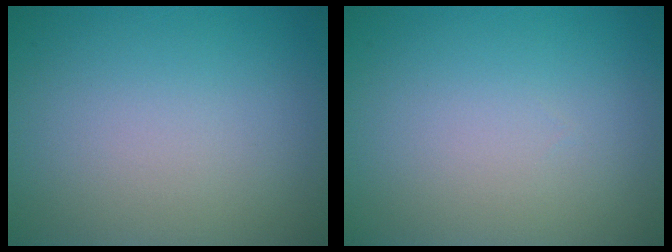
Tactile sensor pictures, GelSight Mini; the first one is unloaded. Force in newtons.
{"total": 0.0}